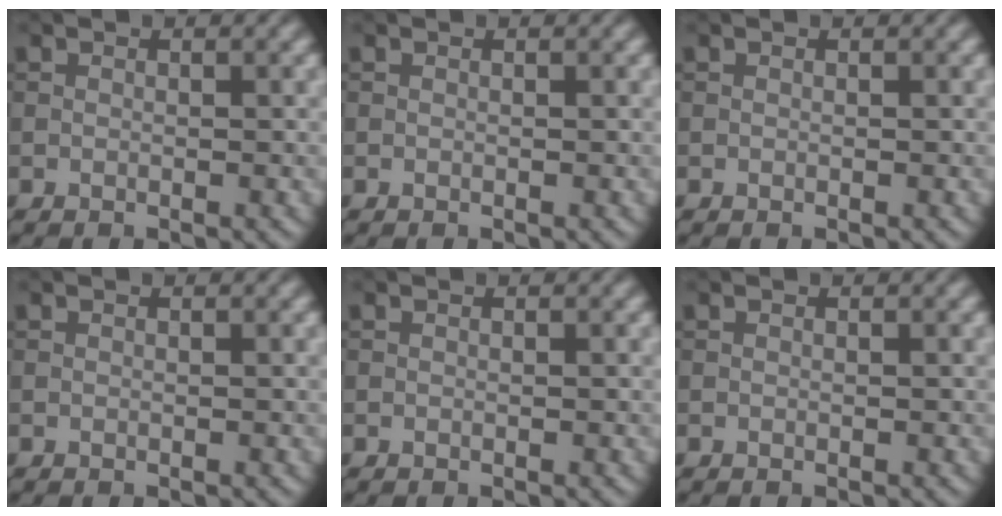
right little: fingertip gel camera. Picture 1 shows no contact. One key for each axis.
{"total": 0.0}
{"total": 0.0}
{"total": 0.0}
{"total": 0.0}
{"total": 0.0}